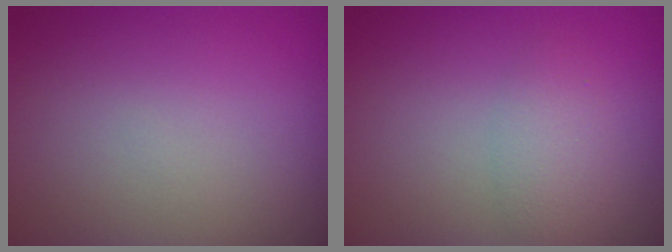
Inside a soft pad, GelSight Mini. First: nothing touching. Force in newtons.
{"total": 2.2, "press": 2.2, "slide": 0.1}